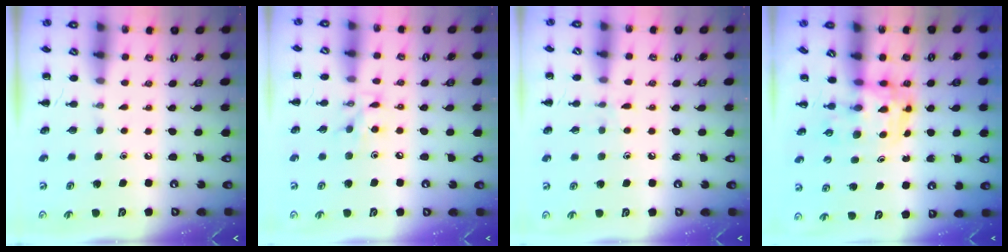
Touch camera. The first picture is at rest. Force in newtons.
{"total": 7.8, "press": 7.8, "slide": 0.6}
{"total": 5.6, "press": 5.2, "slide": 2.1}
{"total": 3.5, "press": 3.4, "slide": 0.6}